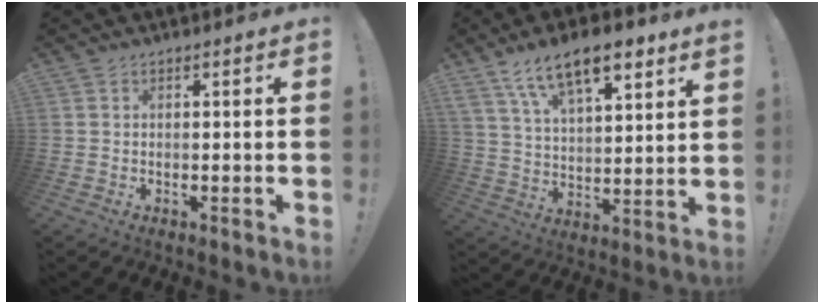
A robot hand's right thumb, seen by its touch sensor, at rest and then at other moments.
{"total": 14.4, "force": [9.8, 5.6, 9.0], "torque": [-0.157, -0.050, 0.173]}